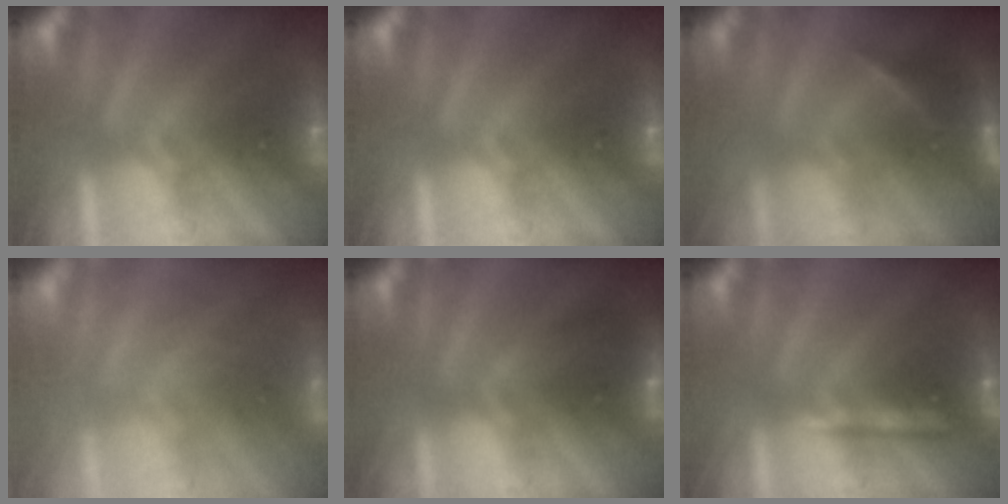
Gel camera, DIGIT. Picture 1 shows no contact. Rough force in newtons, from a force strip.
{"total": 0.0}
{"total": 2.4}
{"total": 2.8}
{"total": 2.7}
{"total": 2.1}